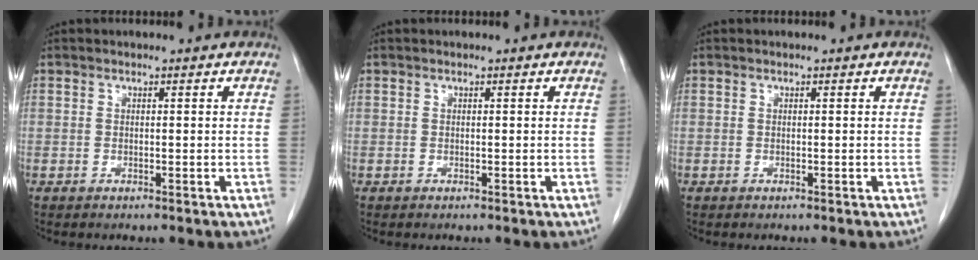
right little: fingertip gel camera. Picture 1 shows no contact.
{"total": 0.0}
{"total": 0.0}